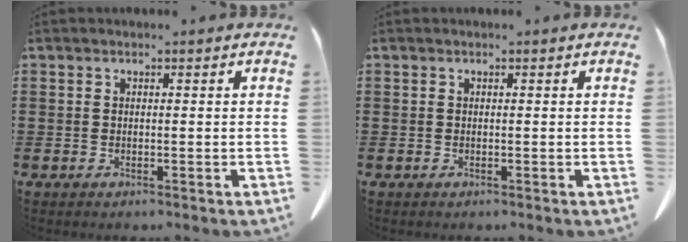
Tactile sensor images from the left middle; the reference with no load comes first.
{"total": 0.0}